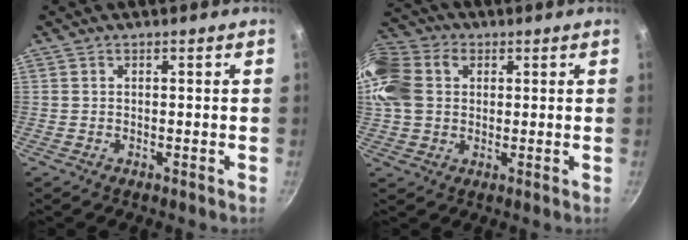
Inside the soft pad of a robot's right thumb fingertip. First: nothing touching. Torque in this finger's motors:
{"motor_torque": [-0.24, 2.31, 1.34, 1.25, 0.33]}